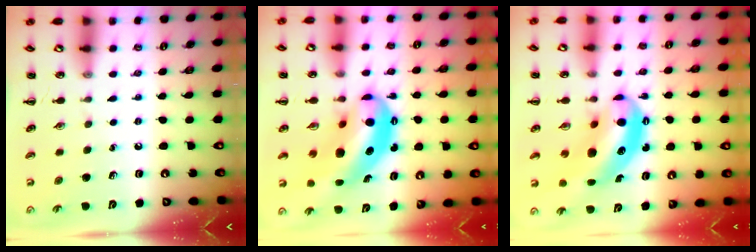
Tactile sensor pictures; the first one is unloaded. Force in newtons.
{"total": 13.2, "press": 12.9, "slide": 3.1}
{"total": 10.8, "press": 10.4, "slide": 2.7}